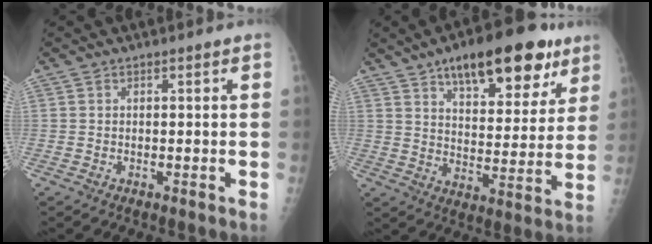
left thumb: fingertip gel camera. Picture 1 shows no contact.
{"total": 20.0, "force": [11.9, 8.6, 13.6], "torque": [-0.150, -0.035, 0.178]}